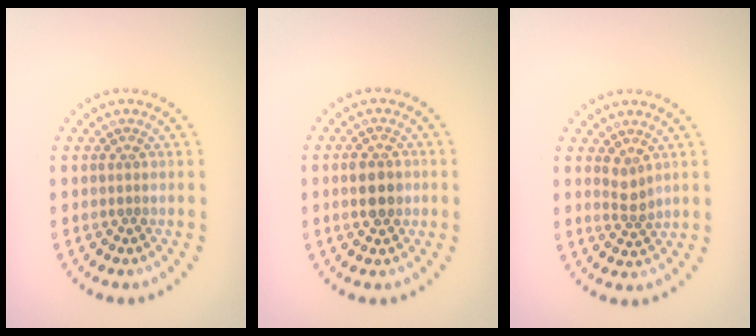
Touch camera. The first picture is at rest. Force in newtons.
{"total": 2.9, "press": 2.9, "slide": 0.1}
{"total": 1.6, "press": 1.3, "slide": 1.0}